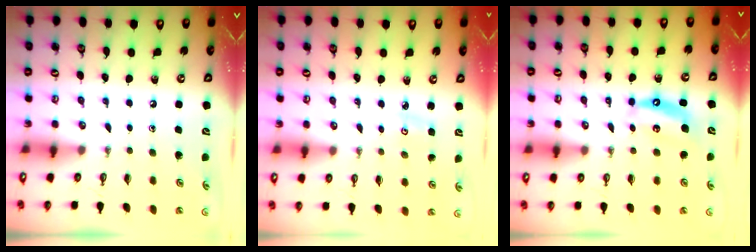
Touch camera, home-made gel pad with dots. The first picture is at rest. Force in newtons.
{"total": 2.8, "press": 2.7, "slide": 0.4}
{"total": 6.4, "press": 6.4, "slide": 0.7}